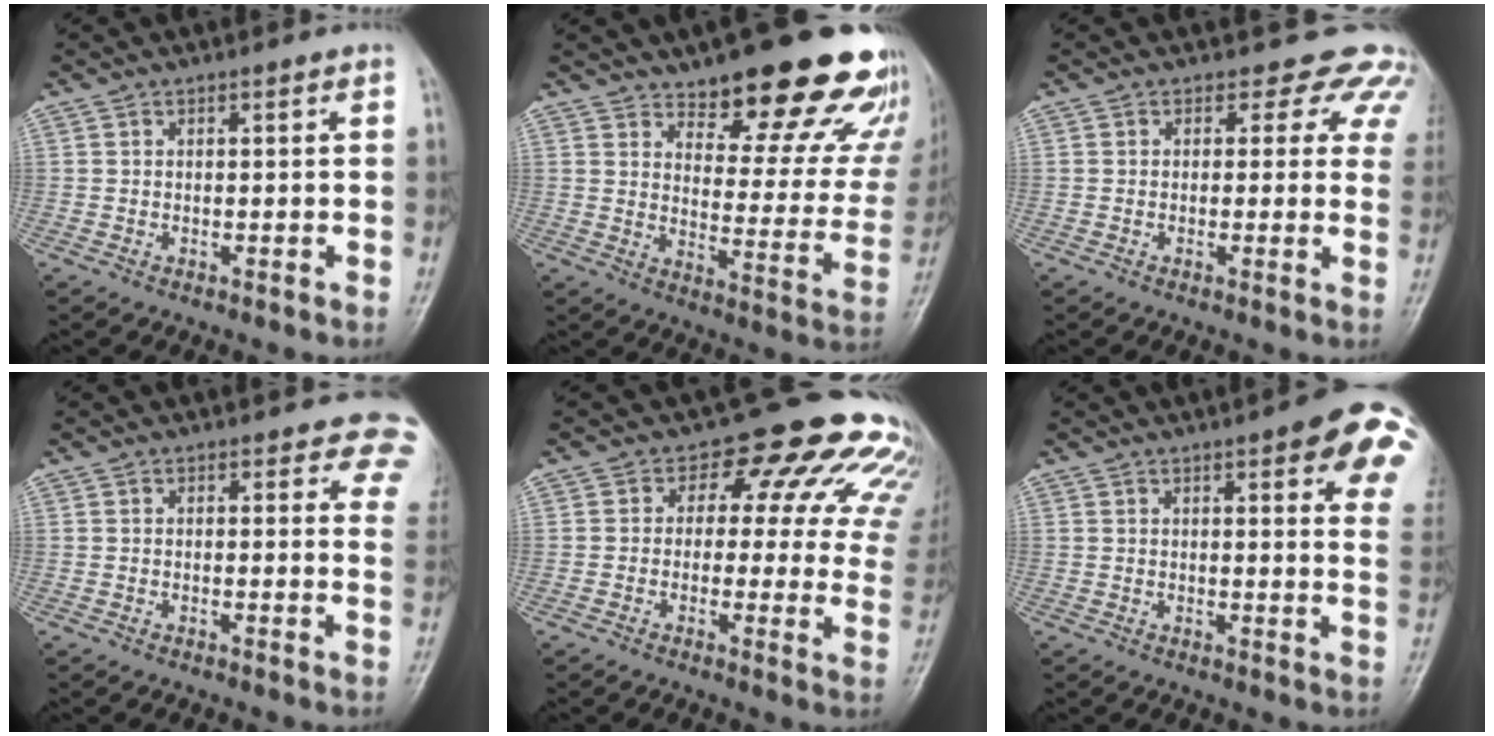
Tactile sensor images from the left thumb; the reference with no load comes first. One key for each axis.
{"total": 23.0, "fx": 17.6, "fy": 7.5, "fz": 12.7, "tx": -0.118, "ty": -0.111, "tz": 0.223}
{"total": 7.6, "fx": 5.4, "fy": 4.8, "fz": 2.2, "tx": 0.022, "ty": -0.015, "tz": 0.032}
{"total": 7.1, "fx": 5.4, "fy": 3.1, "fz": 3.4, "tx": 0.005, "ty": -0.020, "tz": 0.035}
{"total": 17.0, "fx": 9.0, "fy": 9.6, "fz": 10.7, "tx": -0.077, "ty": -0.017, "tz": 0.082}
{"total": 14.7, "fx": 6.9, "fy": 4.2, "fz": 12.3, "tx": -0.117, "ty": -0.022, "tz": 0.068}